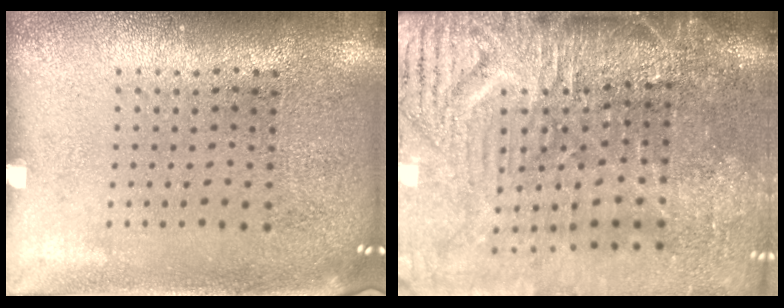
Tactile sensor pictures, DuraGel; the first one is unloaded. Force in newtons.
{"total": 4.8, "press": 3.9, "slide": 2.7}